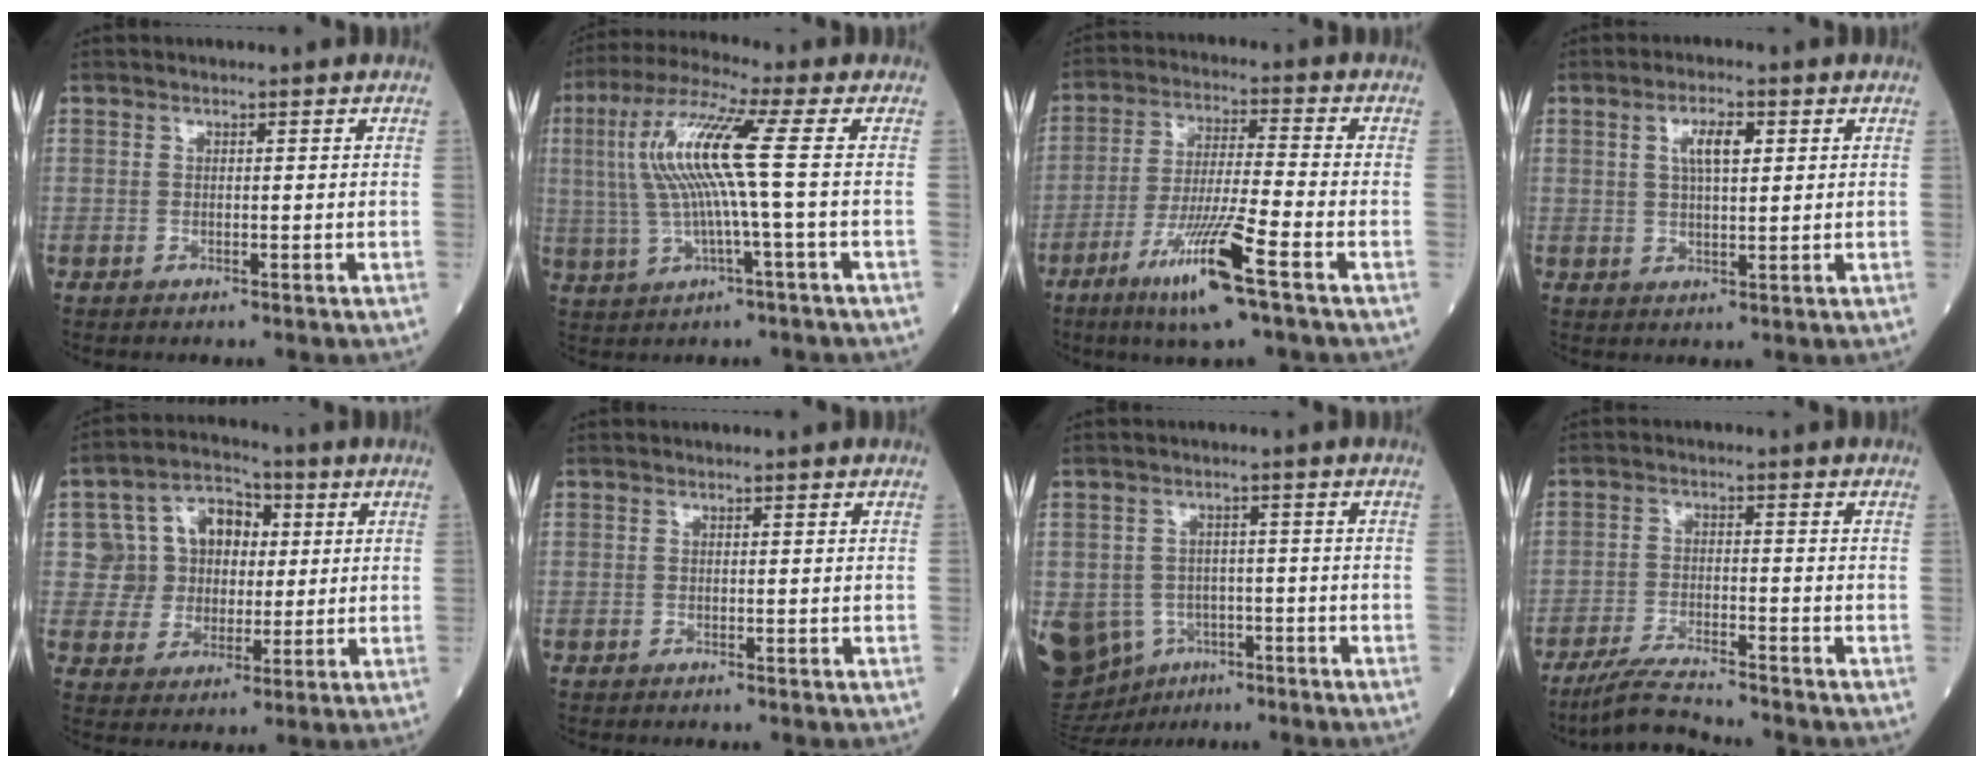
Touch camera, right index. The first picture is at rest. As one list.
[{"total": 11.1, "force": [1.0, -0.6, 11.1], "torque": [-0.235, 0.016, 0.017]}, {"total": 11.6, "force": [-6.1, -0.3, 9.9], "torque": [-0.193, -0.022, -0.113]}, {"total": 4.6, "force": [1.6, 1.4, 4.0], "torque": [-0.076, 0.006, 0.028]}, {"total": 9.4, "force": [1.8, 8.5, 3.6], "torque": [-0.062, 0.033, 0.036]}, {"total": 0.0}, {"total": 19.6, "force": [-8.1, 15.8, 8.3], "torque": [-0.257, 0.000, -0.110]}, {"total": 6.1, "force": [-5.7, -0.5, 2.1], "torque": [-0.043, -0.021, -0.108]}]